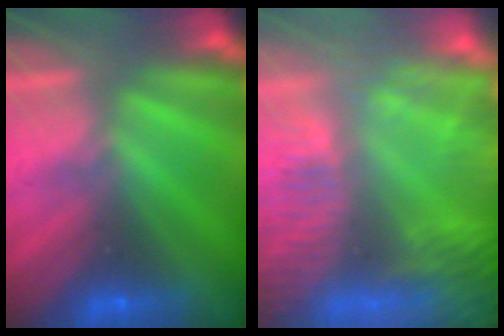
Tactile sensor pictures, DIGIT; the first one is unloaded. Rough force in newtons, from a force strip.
{"total": 5.9}